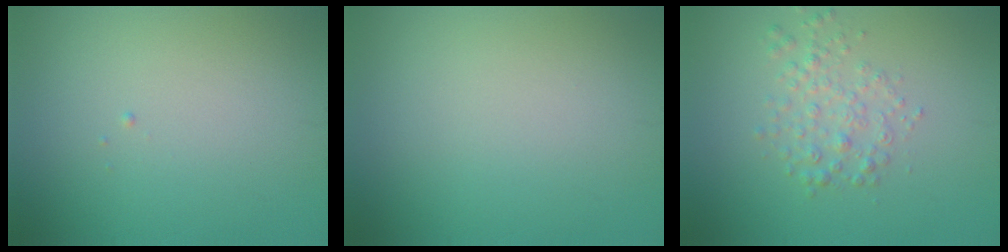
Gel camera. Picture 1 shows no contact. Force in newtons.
{"total": 0.0}
{"total": 2.4, "press": 2.4, "slide": 0.1}